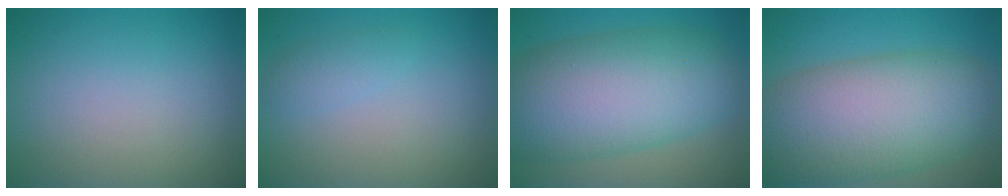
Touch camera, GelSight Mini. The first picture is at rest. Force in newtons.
{"total": 1.3, "press": 1.3, "slide": 0.0}
{"total": 12.0, "press": 12.0, "slide": 0.5}
{"total": 12.3, "press": 12.3, "slide": 0.3}